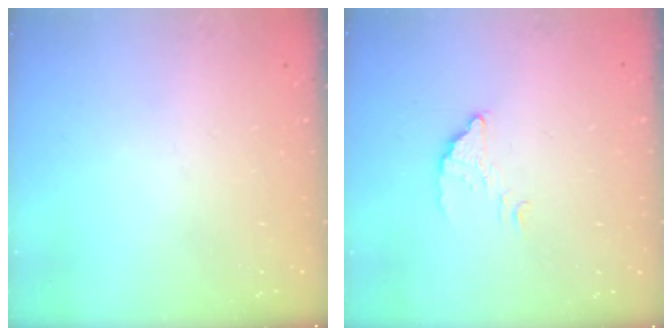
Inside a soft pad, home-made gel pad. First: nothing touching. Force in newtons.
{"total": 3.3, "press": 3.3, "slide": 0.1}